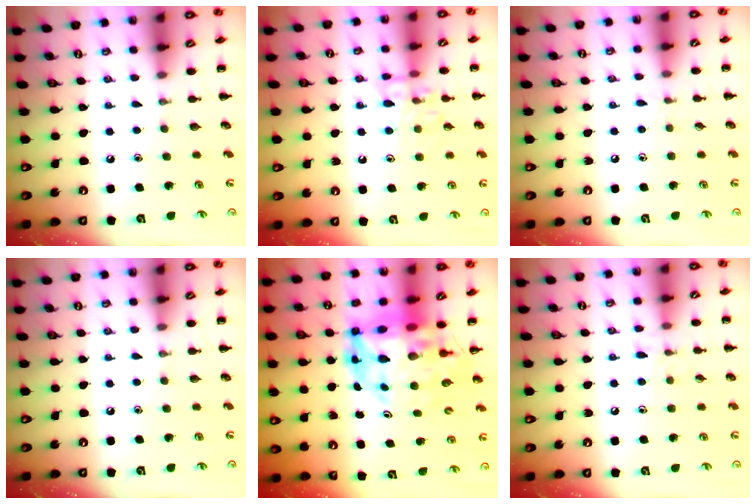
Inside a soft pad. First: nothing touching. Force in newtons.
{"total": 10.6, "press": 10.5, "slide": 0.7}
{"total": 2.9, "press": 2.6, "slide": 1.2}
{"total": 0.0}
{"total": 16.6, "press": 15.8, "slide": 5.1}
{"total": 5.9, "press": 5.6, "slide": 2.0}